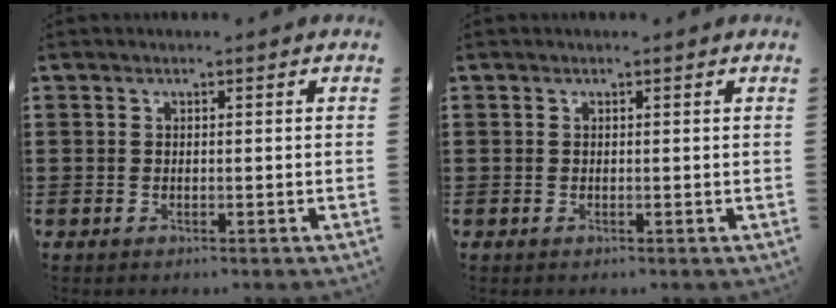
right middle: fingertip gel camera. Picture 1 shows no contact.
{"total": 0.0}